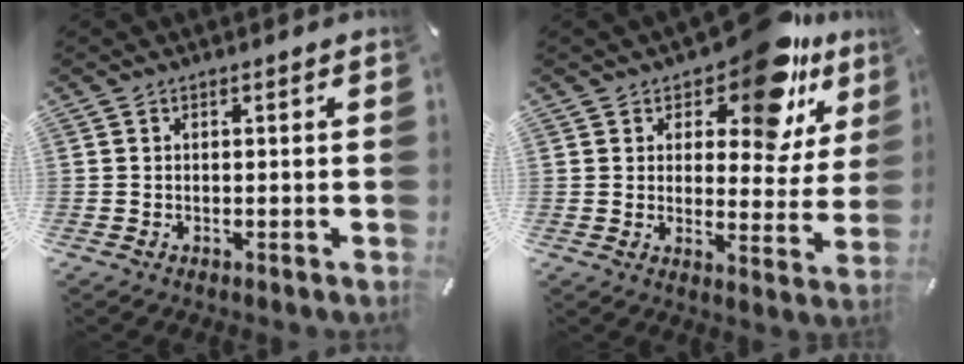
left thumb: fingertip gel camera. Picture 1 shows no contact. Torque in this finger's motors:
{"motor_torque": [2.13, 2.54, 1.65, -1.12, 0.05]}